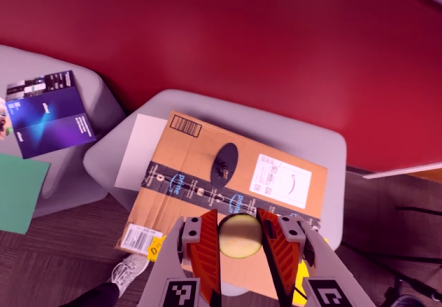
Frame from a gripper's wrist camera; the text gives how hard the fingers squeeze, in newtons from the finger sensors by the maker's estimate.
{"total": 9.8, "left": 9.9, "right": 9.6}